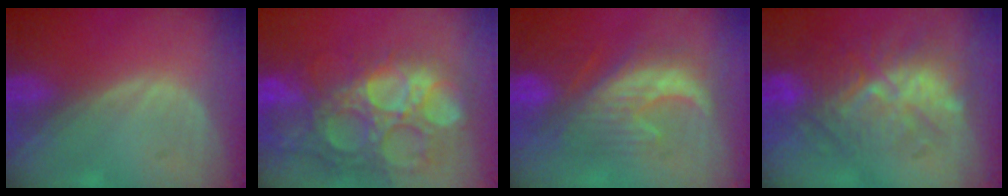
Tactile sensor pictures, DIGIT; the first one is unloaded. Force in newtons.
{"total": 15.6, "press": 12.9, "slide": 8.7}
{"total": 8.8, "press": 8.7, "slide": 0.5}
{"total": 9.6, "press": 9.5, "slide": 1.5}